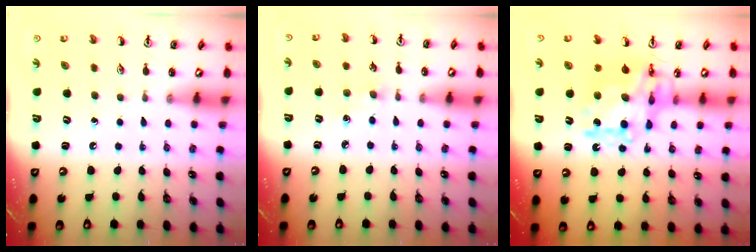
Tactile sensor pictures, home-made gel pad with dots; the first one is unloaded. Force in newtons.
{"total": 2.8, "press": 2.8, "slide": 0.4}
{"total": 12.7, "press": 12.7, "slide": 1.1}